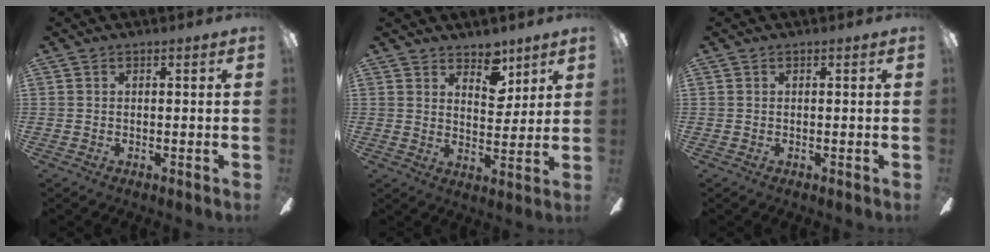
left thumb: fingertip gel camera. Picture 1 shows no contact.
{"total": 7.6, "force": [5.6, 3.9, 3.3], "torque": [-0.035, -0.030, 0.096]}
{"total": 0.0}